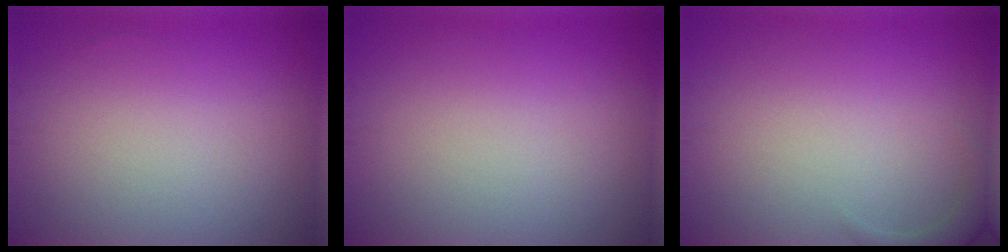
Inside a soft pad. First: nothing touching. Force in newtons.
{"total": 0.0}
{"total": 1.7, "press": 1.7, "slide": 0.2}